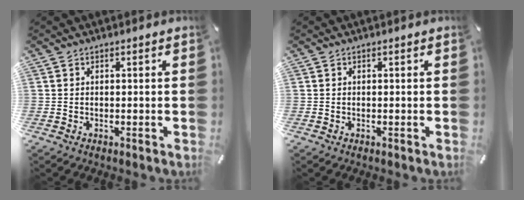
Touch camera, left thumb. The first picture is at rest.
{"total": 0.0}